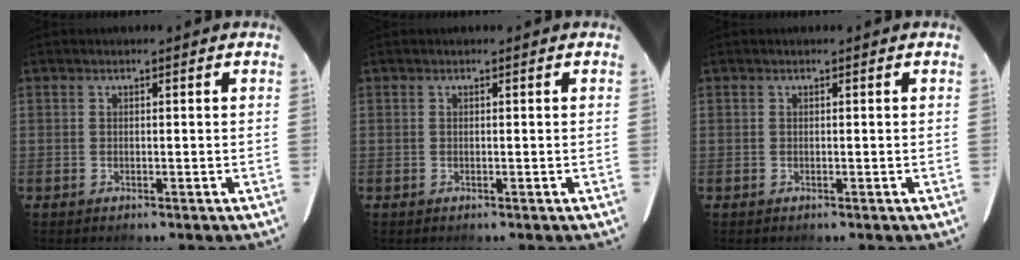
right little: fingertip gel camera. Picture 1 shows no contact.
{"total": 0.0}
{"total": 0.0}